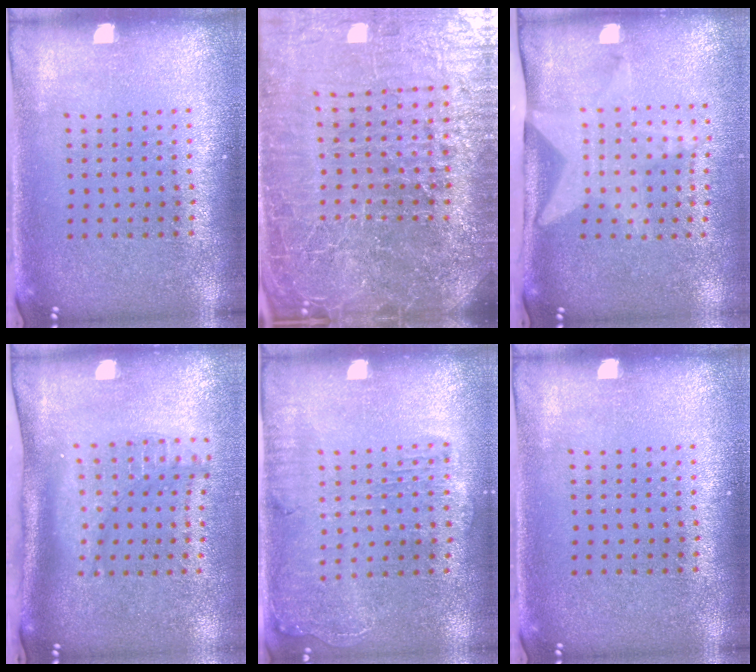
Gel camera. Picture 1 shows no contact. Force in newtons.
{"total": 7.7, "press": 6.7, "slide": 3.9}
{"total": 2.0, "press": 1.5, "slide": 1.3}
{"total": 2.2, "press": 1.6, "slide": 1.5}
{"total": 1.4, "press": 1.4, "slide": 0.3}
{"total": 0.0}